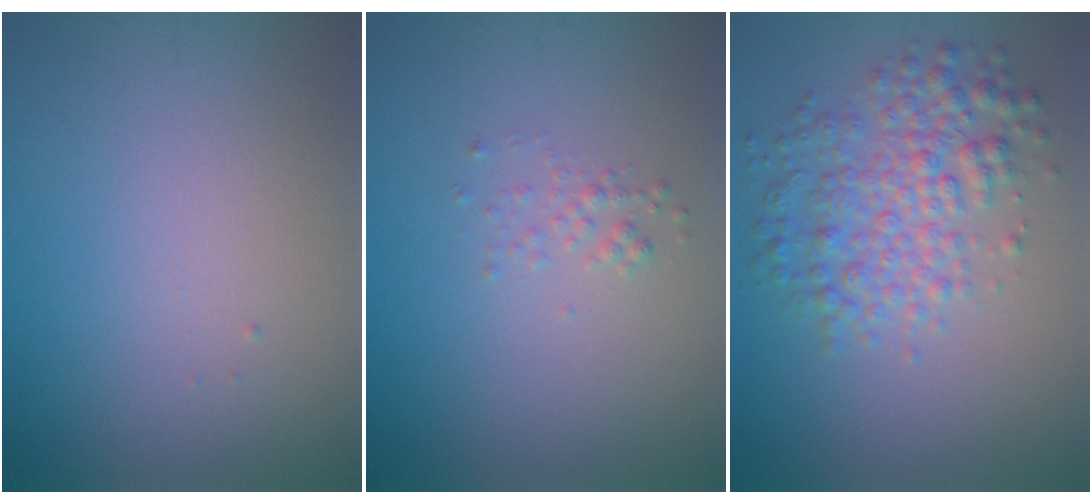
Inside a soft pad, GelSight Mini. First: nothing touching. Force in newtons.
{"total": 1.0, "press": 1.0, "slide": 0.1}
{"total": 4.9, "press": 4.9, "slide": 0.1}